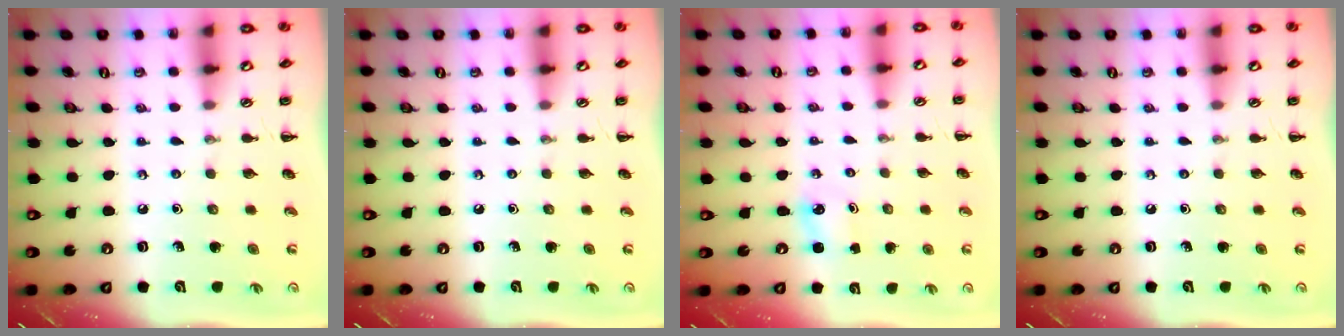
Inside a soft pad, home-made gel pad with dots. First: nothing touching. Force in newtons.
{"total": 0.0}
{"total": 1.5, "press": 1.5, "slide": 0.3}
{"total": 0.0}